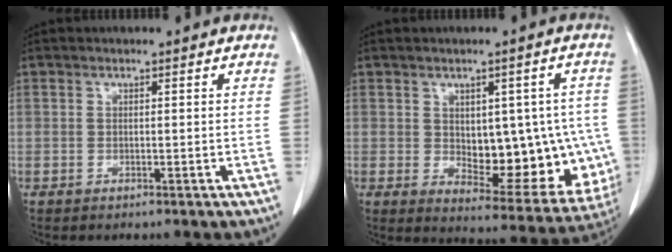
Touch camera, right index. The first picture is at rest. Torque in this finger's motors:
{"motor_torque": [0.57, 0.20, 0.25, 0.03]}